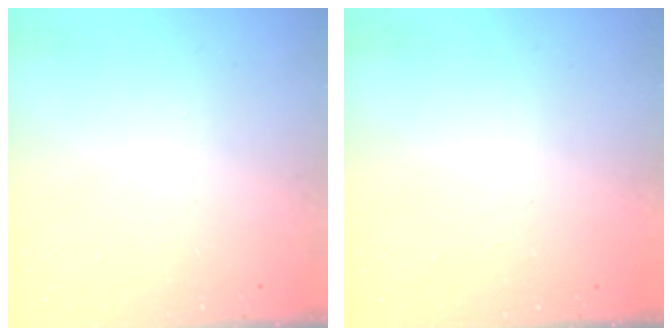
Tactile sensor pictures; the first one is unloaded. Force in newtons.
{"total": 1.7, "press": 1.7, "slide": 0.1}